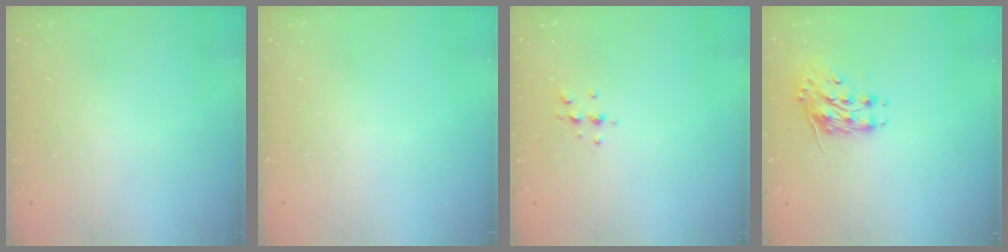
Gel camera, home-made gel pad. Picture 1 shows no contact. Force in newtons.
{"total": 0.0}
{"total": 5.0, "press": 4.9, "slide": 0.9}
{"total": 8.2, "press": 8.2, "slide": 0.3}